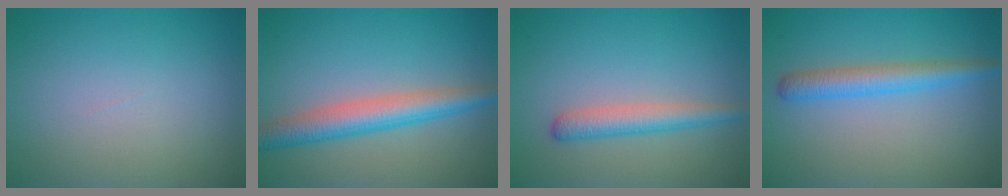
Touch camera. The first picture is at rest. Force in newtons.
{"total": 4.7, "press": 4.7, "slide": 0.1}
{"total": 2.8, "press": 2.8, "slide": 0.1}
{"total": 3.2, "press": 3.2, "slide": 0.1}